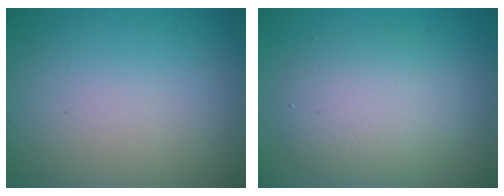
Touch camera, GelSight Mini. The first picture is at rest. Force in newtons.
{"total": 4.4, "press": 4.4, "slide": 0.3}